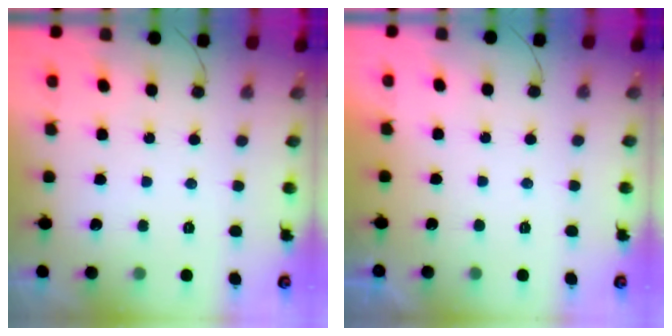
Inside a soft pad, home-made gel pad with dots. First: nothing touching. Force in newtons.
{"total": 1.2, "press": 1.1, "slide": 0.3}